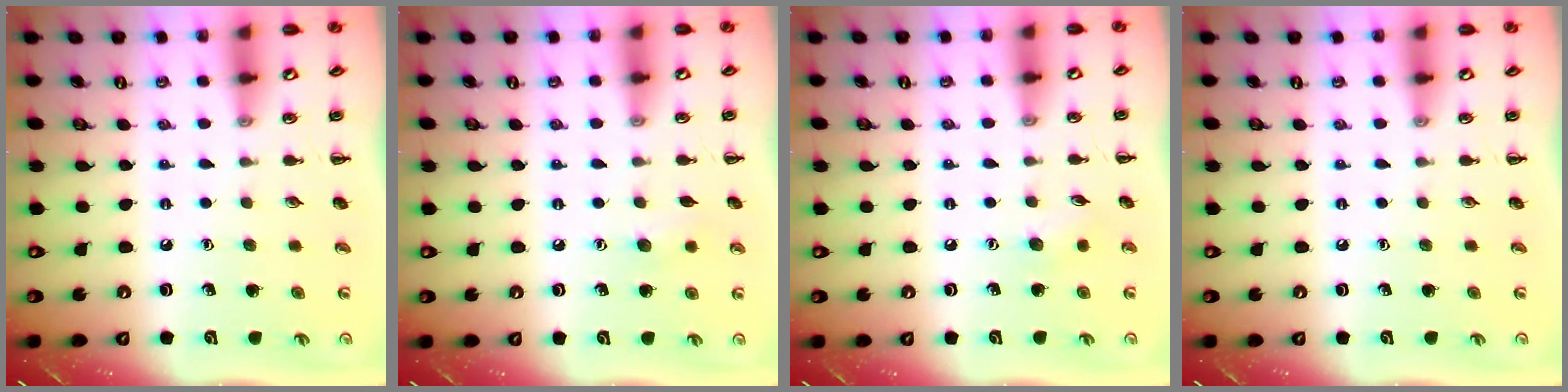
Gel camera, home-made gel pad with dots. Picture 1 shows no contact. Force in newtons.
{"total": 4.9, "press": 4.7, "slide": 1.1}
{"total": 5.6, "press": 5.5, "slide": 1.2}
{"total": 0.0}